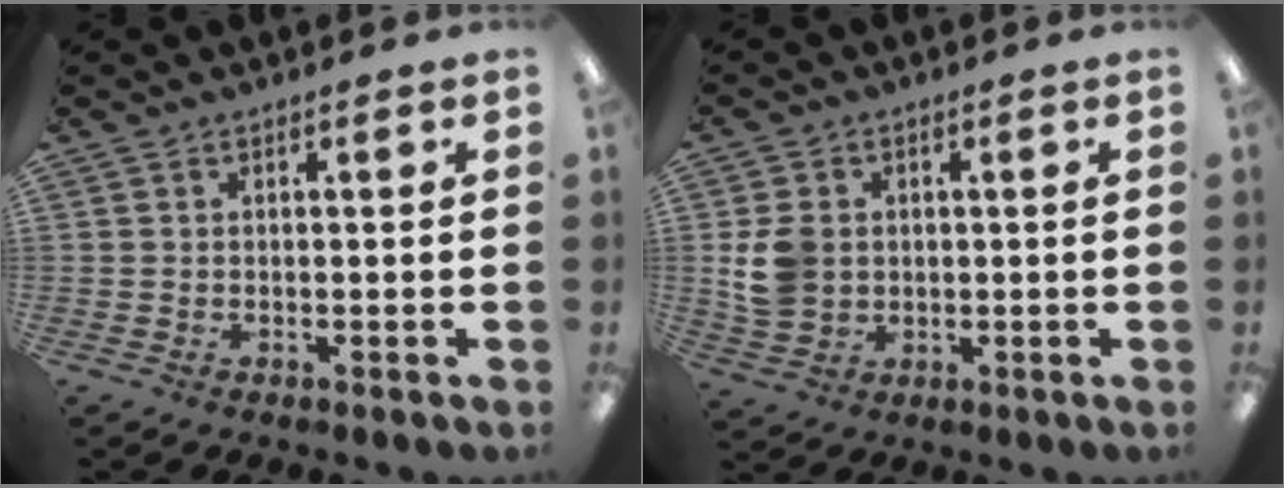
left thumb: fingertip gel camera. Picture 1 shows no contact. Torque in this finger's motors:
{"motor_torque": [-0.23, 0.70, 0.47, -0.42, 0.04]}